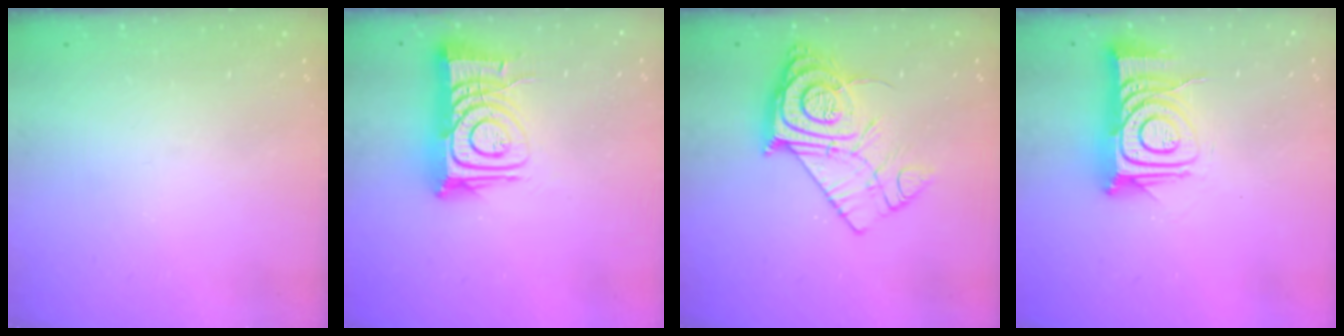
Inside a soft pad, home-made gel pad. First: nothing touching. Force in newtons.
{"total": 12.7, "press": 12.7, "slide": 1.2}
{"total": 14.6, "press": 14.5, "slide": 1.4}
{"total": 14.8, "press": 14.7, "slide": 1.0}